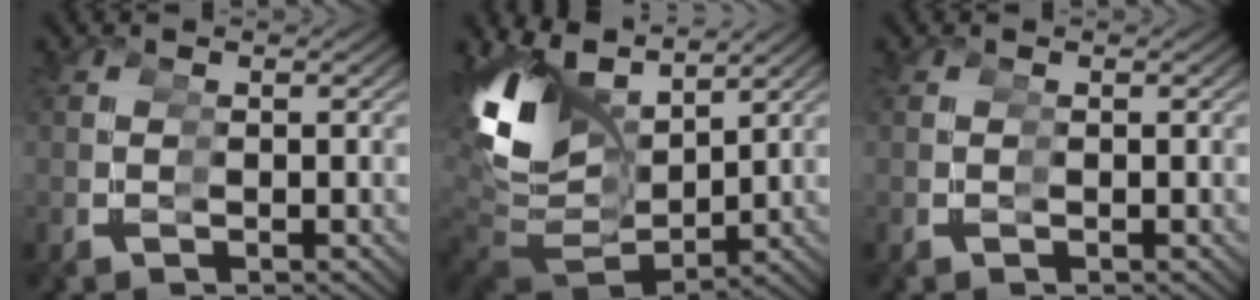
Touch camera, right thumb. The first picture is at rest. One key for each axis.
{"total": 10.7, "fx": 1.6, "fy": 6.8, "fz": 8.1, "tx": -0.190, "ty": -0.026, "tz": 0.042}
{"total": 0.0}